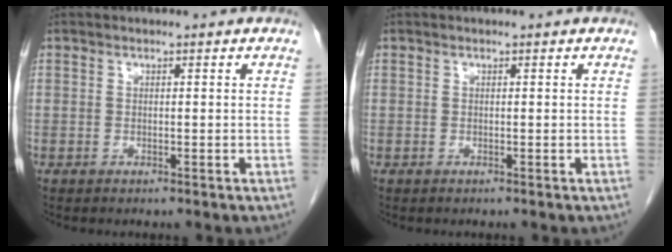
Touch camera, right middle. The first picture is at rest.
{"total": 0.0}